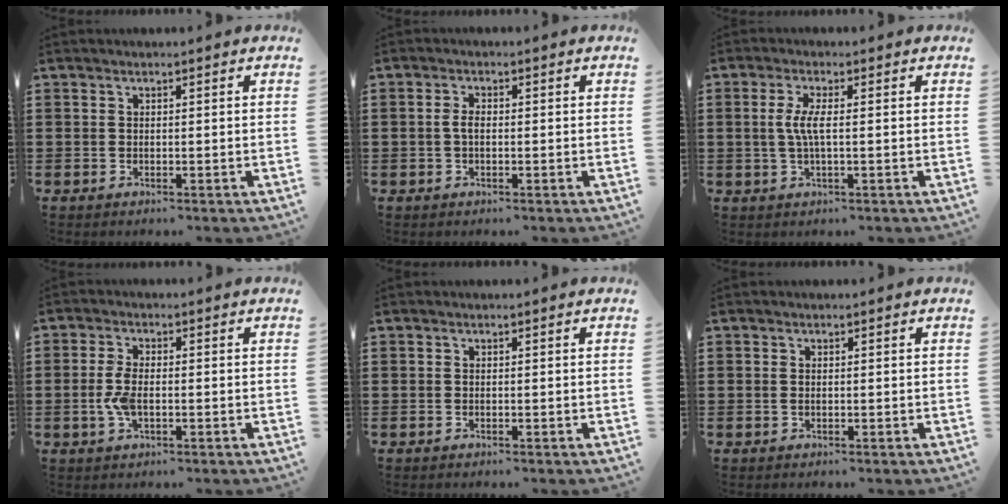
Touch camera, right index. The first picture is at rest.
{"total": 1.9, "force": [-0.2, 0.9, 1.7], "torque": [-0.040, -0.002, -0.007]}
{"total": 3.8, "force": [-0.1, 0.6, 3.7], "torque": [-0.084, -0.007, -0.008]}
{"total": 4.1, "force": [-0.7, 1.8, 3.6], "torque": [-0.095, -0.008, -0.021]}
{"total": 0.0}
{"total": 0.5, "force": [0.0, 0.3, 0.4], "torque": [-0.011, 0.000, 0.000]}